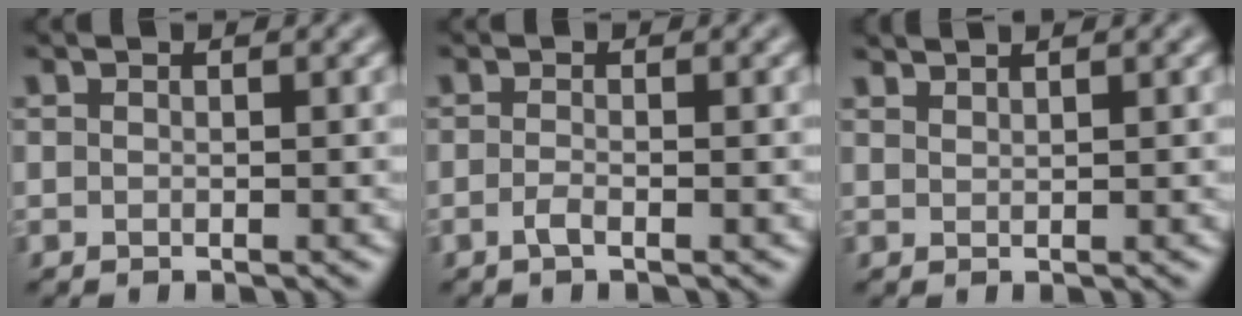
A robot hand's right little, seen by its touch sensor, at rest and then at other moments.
{"total": 0.9, "force": [-0.7, -0.6, -0.1], "torque": [-0.005, 0.006, -0.021]}
{"total": 1.4, "force": [1.2, -0.5, -0.6], "torque": [0.003, 0.000, 0.021]}